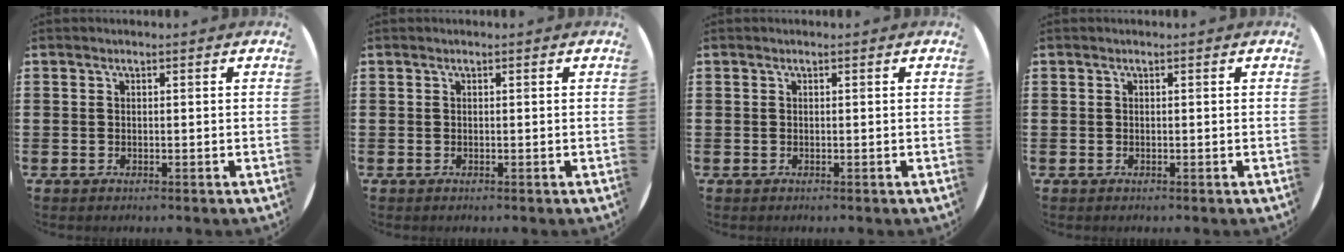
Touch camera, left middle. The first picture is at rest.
{"total": 0.0}
{"total": 0.0}
{"total": 0.0}